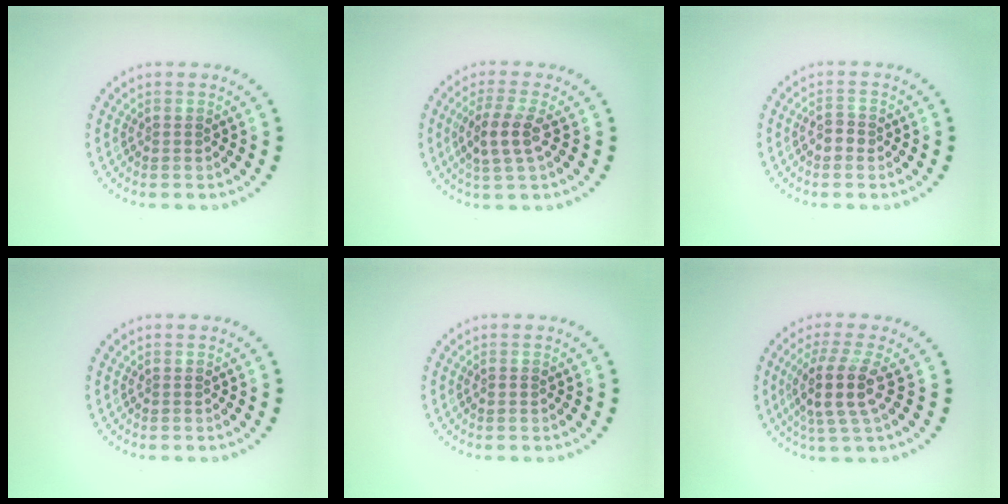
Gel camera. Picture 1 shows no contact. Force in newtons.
{"total": 2.9, "press": 2.5, "slide": 1.4}
{"total": 1.2, "press": 1.2, "slide": 0.2}
{"total": 0.0}
{"total": 0.5, "press": 0.5, "slide": 0.1}
{"total": 4.2, "press": 3.2, "slide": 2.7}